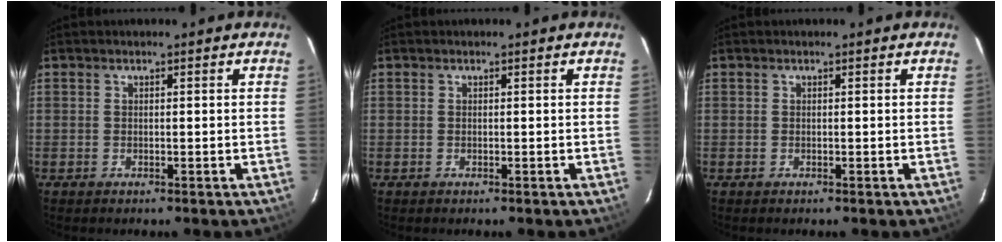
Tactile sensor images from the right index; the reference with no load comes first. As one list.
[{"total": 0.0}, {"total": 0.0}]